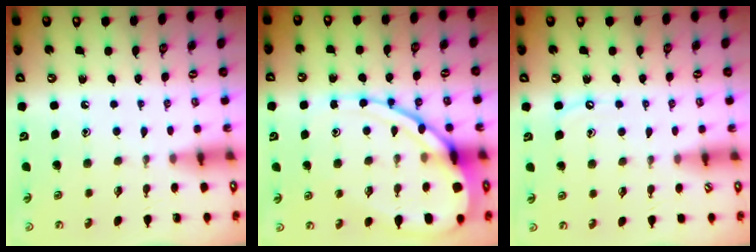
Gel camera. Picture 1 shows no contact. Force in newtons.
{"total": 15.9, "press": 15.8, "slide": 1.6}
{"total": 3.6, "press": 3.6, "slide": 0.5}